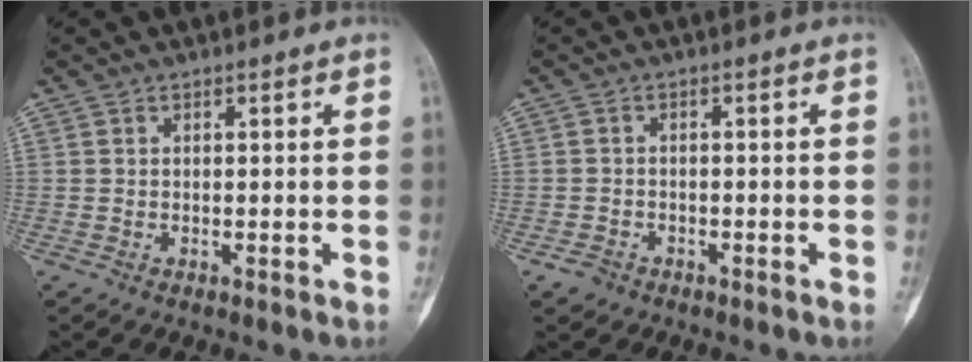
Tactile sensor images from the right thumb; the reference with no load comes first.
{"total": 2.2, "force": [-1.4, 1.6, 0.5], "torque": [-0.013, 0.008, -0.022]}